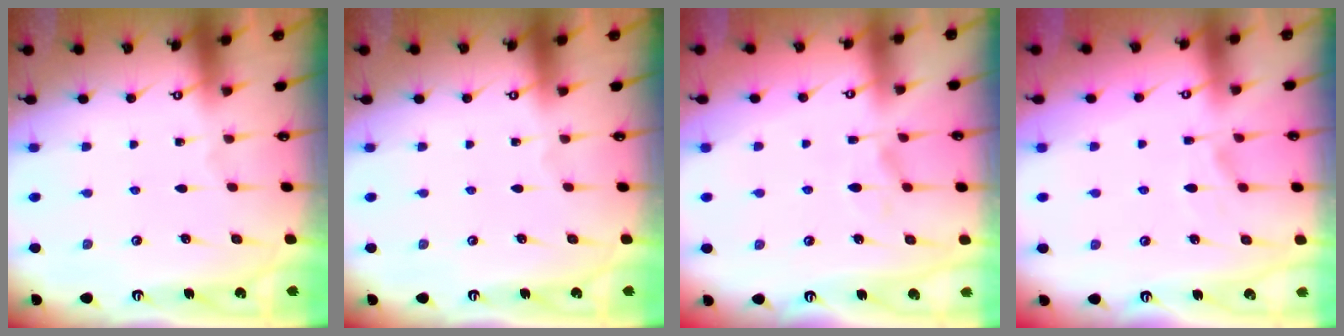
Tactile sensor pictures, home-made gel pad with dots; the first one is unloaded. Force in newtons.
{"total": 0.0}
{"total": 1.4, "press": 1.0, "slide": 1.0}
{"total": 1.4, "press": 0.7, "slide": 1.2}